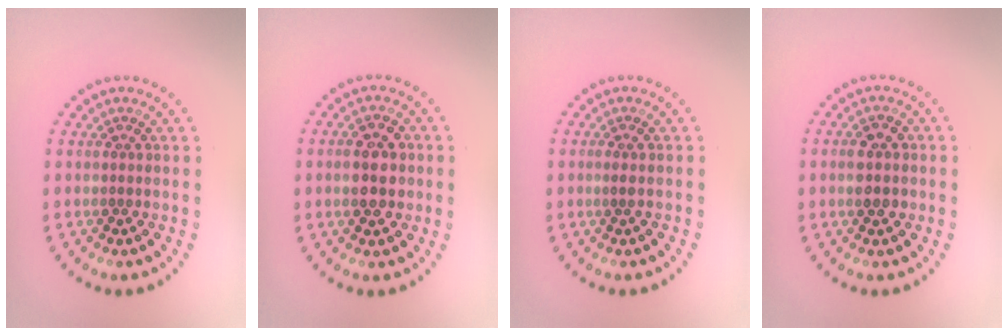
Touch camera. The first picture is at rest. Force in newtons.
{"total": 3.8, "press": 3.8, "slide": 0.1}
{"total": 0.5, "press": 0.2, "slide": 0.5}
{"total": 2.9, "press": 2.9, "slide": 0.2}